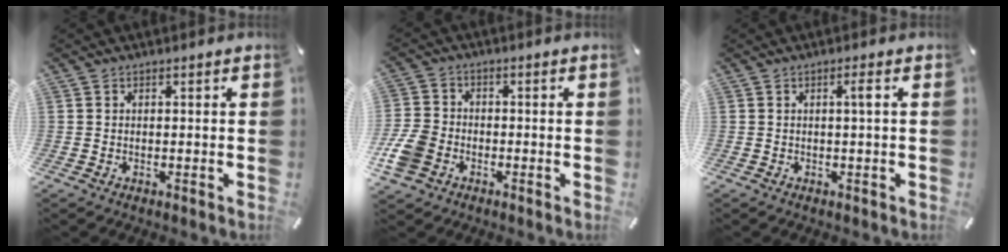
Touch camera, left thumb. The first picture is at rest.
{"total": 9.1, "force": [-3.3, 7.7, 3.7], "torque": [-0.089, 0.026, -0.062]}
{"total": 2.2, "force": [0.3, 0.0, 2.2], "torque": [-0.042, 0.001, 0.002]}